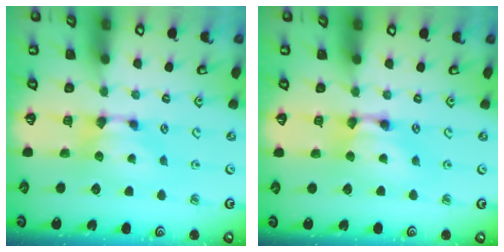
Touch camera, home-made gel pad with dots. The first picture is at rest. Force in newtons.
{"total": 2.2, "press": 2.2, "slide": 0.1}